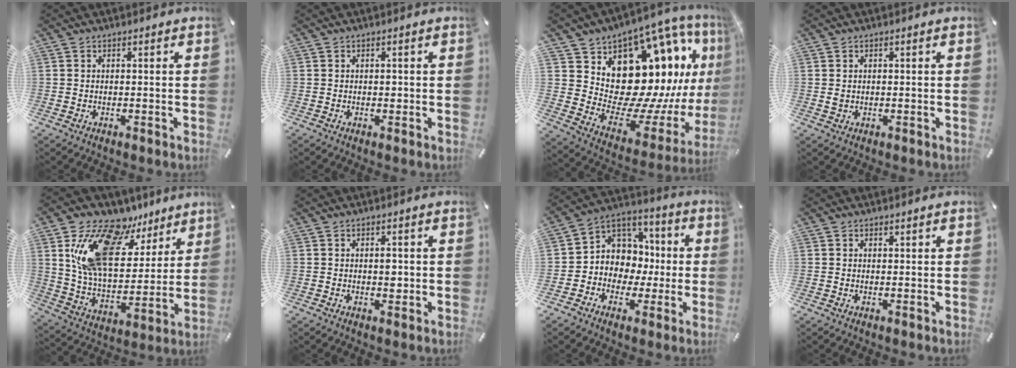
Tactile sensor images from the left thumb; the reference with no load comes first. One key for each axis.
{"total": 1.1, "fx": -0.1, "fy": 0.8, "fz": 0.8, "tx": -0.017, "ty": 0.002, "tz": -0.003}
{"total": 17.7, "fx": 7.3, "fy": 12.1, "fz": 10.6, "tx": -0.141, "ty": -0.112, "tz": 0.145}
{"total": 0.9, "fx": 0.1, "fy": 0.9, "fz": 0.3, "tx": -0.006, "ty": 0.004, "tz": 0.002}
{"total": 20.1, "fx": 10.4, "fy": 12.4, "fz": 11.9, "tx": -0.220, "ty": -0.048, "tz": 0.185}
{"total": 2.6, "fx": 0.1, "fy": 1.6, "fz": 2.1, "tx": -0.026, "ty": -0.003, "tz": -0.003}
{"total": 9.6, "fx": -1.2, "fy": 9.4, "fz": 1.4, "tx": -0.028, "ty": -0.006, "tz": -0.011}
{"total": 0.5, "fx": 0.3, "fy": 0.4, "fz": 0.2, "tx": -0.003, "ty": 0.001, "tz": 0.006}